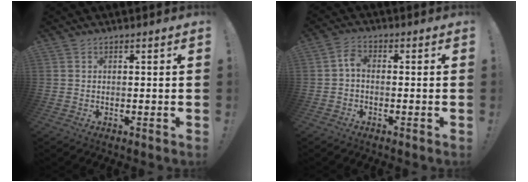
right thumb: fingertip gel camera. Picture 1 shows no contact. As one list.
[{"total": 3.3, "force": [-0.7, 2.0, 2.6], "torque": [-0.048, 0.014, -0.013]}]